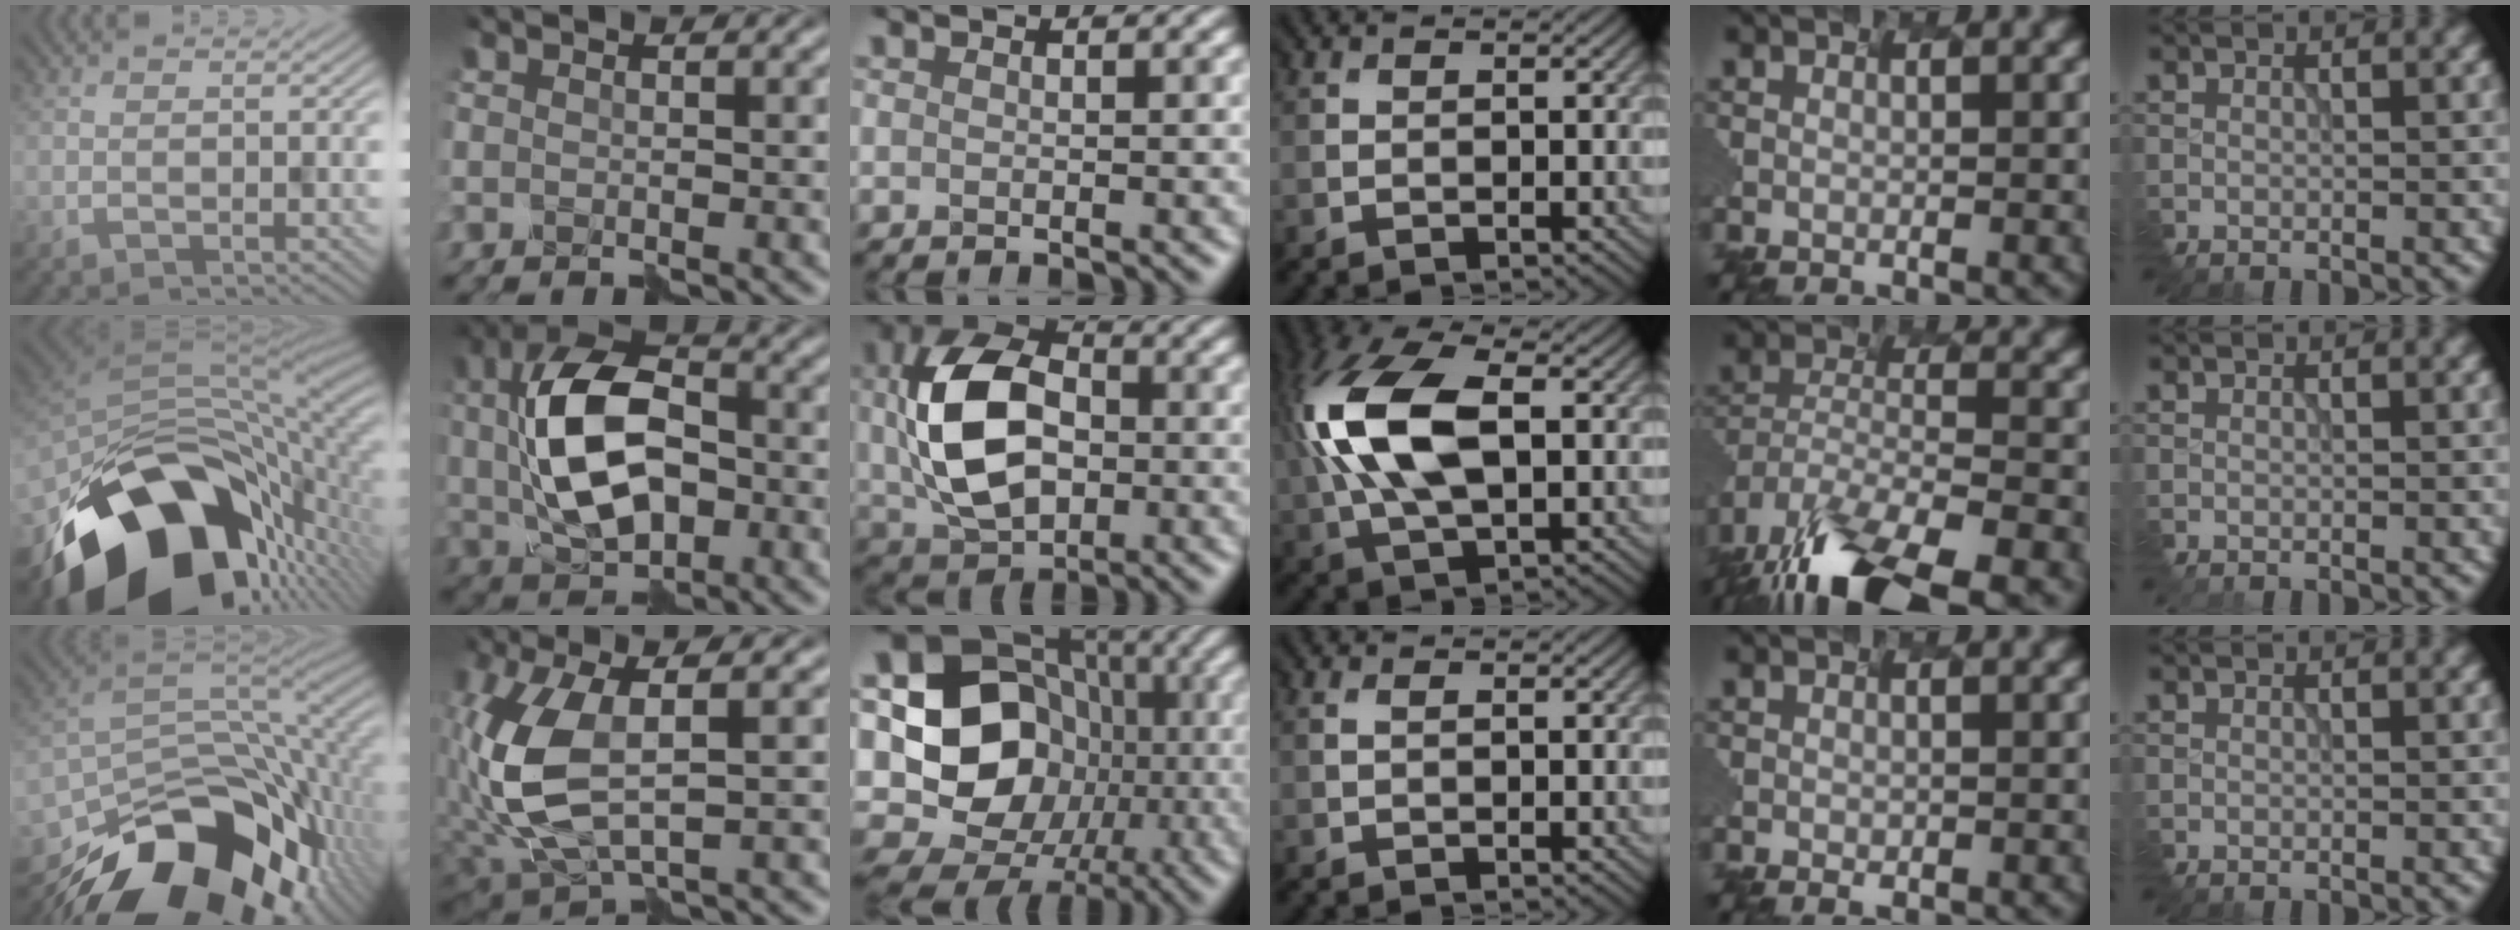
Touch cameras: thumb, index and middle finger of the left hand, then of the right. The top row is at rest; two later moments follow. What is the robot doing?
{"motion": "assemble", "object": "markers"}